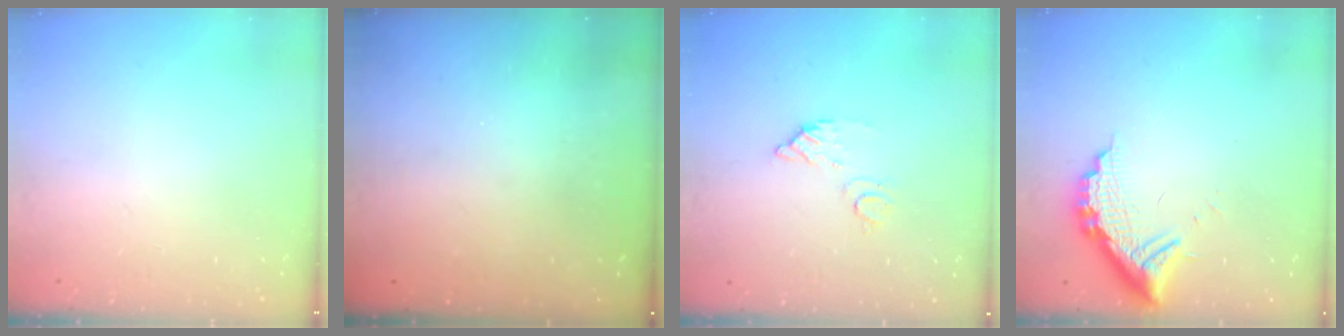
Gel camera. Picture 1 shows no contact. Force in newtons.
{"total": 3.2, "press": 3.0, "slide": 1.1}
{"total": 6.2, "press": 6.1, "slide": 0.4}
{"total": 11.9, "press": 11.9, "slide": 0.7}